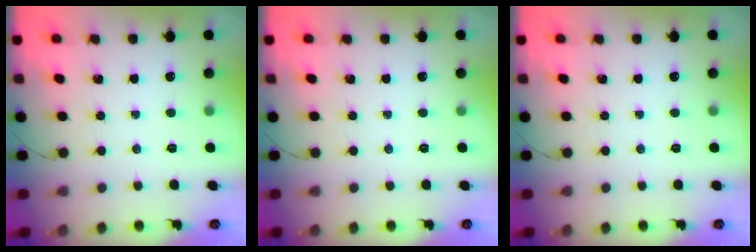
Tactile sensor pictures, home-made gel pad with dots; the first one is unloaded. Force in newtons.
{"total": 0.0}
{"total": 0.0}